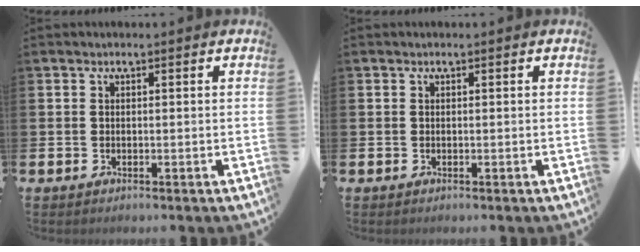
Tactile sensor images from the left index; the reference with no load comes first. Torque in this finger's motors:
{"motor_torque": [0.00, 0.00, 0.00, 0.01]}